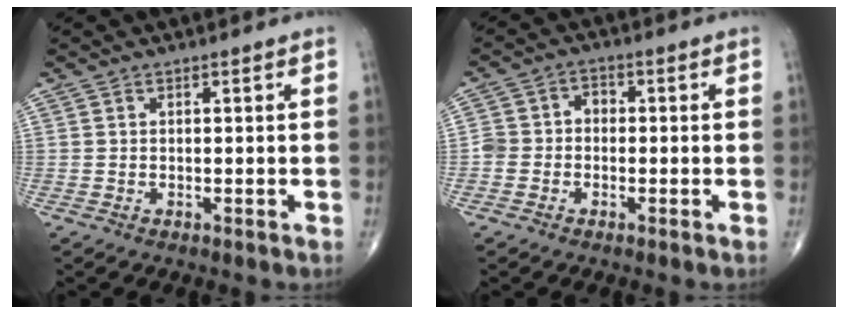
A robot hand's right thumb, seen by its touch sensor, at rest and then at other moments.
{"total": 4.3, "force": [-0.9, 3.7, 1.9], "torque": [-0.020, 0.025, -0.024]}